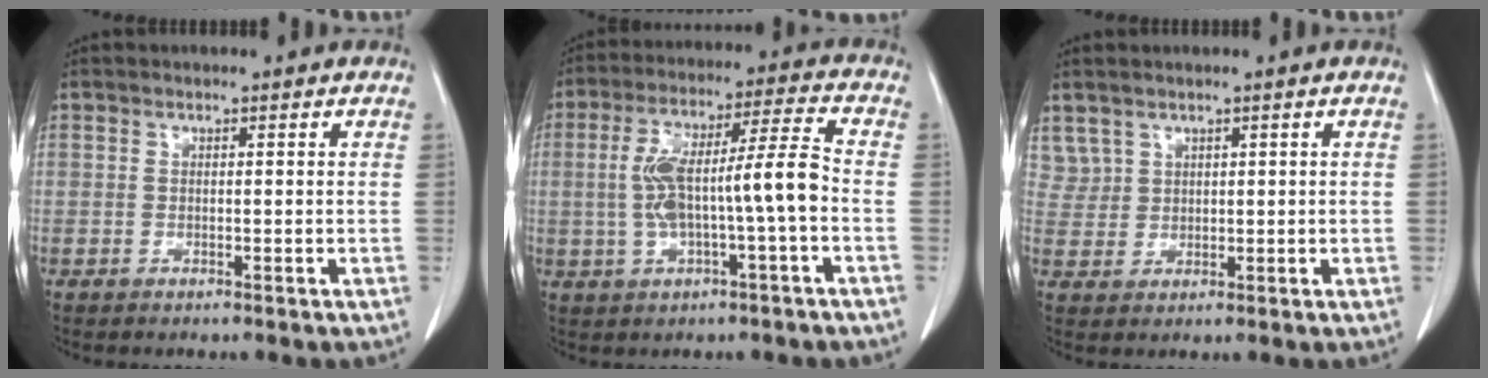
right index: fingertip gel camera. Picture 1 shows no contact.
{"total": 11.8, "force": [-1.4, 1.1, 11.7], "torque": [-0.214, 0.028, -0.022]}
{"total": 3.0, "force": [2.0, 2.2, 0.1], "torque": [0.005, 0.007, 0.044]}